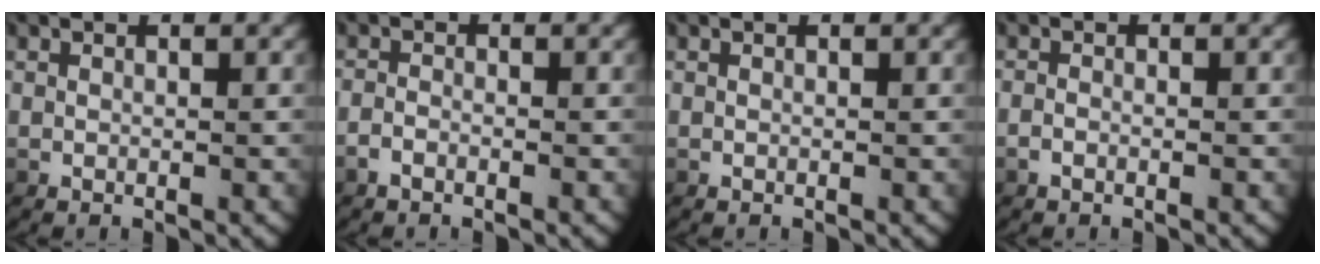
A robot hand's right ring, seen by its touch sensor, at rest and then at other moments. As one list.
[{"total": 1.2, "force": [-1.0, 0.4, 0.5], "torque": [-0.016, -0.004, -0.018]}, {"total": 0.0}, {"total": 0.7, "force": [-0.6, 0.2, 0.4], "torque": [-0.014, -0.004, -0.009]}]